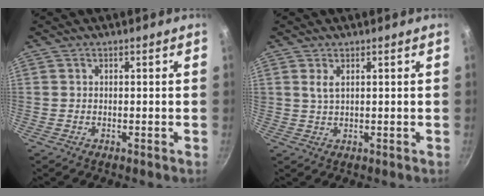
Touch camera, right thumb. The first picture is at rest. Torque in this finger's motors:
{"motor_torque": [-0.04, 0.11, 0.19, 0.77, 0.03]}